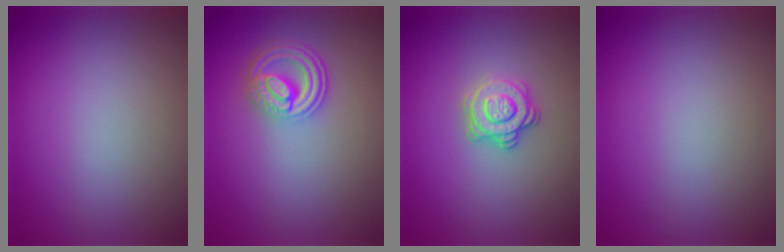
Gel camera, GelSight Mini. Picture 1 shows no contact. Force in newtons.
{"total": 4.5, "press": 3.4, "slide": 3.0}
{"total": 2.9, "press": 2.7, "slide": 1.1}
{"total": 0.0}